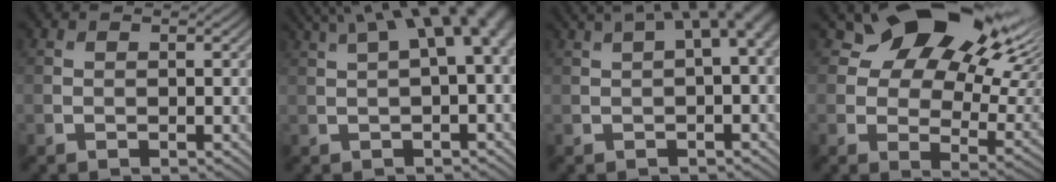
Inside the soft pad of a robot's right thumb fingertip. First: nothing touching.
{"total": 9.9, "force": [3.5, 3.1, 8.7], "torque": [-0.118, 0.026, 0.061]}
{"total": 6.7, "force": [1.9, 2.0, 6.1], "torque": [-0.081, 0.014, 0.037]}
{"total": 17.8, "force": [10.1, 10.0, 10.7], "torque": [-0.176, 0.019, 0.170]}